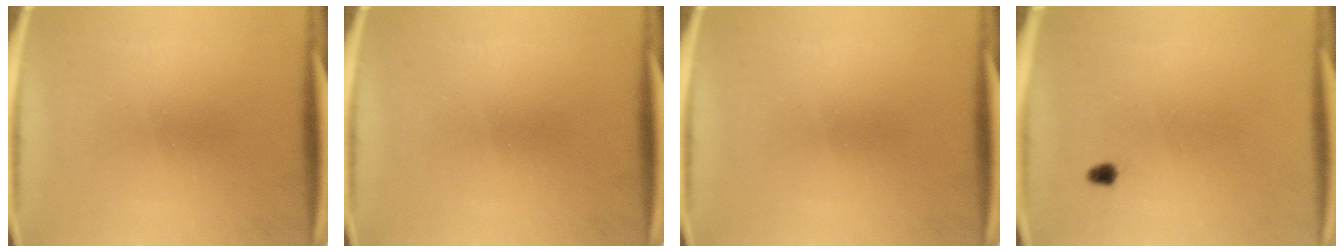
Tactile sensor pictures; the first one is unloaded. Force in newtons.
{"total": 0.0}
{"total": 0.0}
{"total": 1.5}